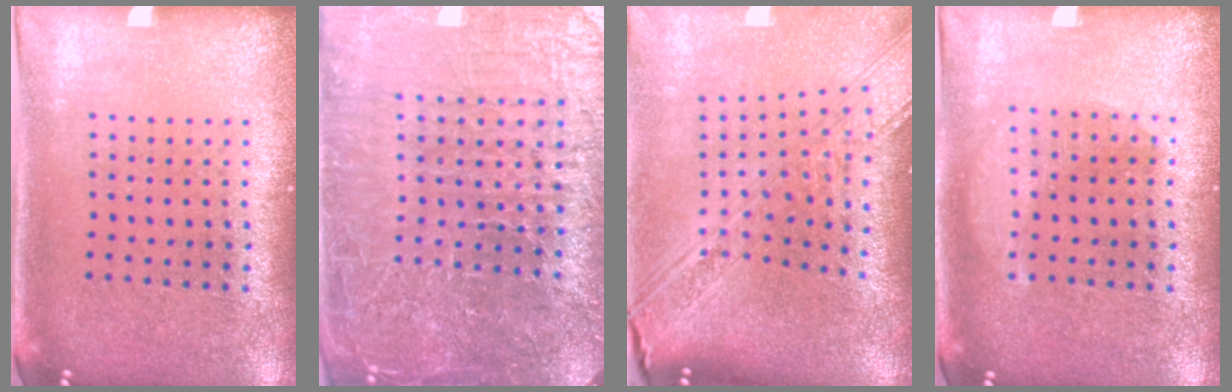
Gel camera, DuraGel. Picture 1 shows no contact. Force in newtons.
{"total": 6.2, "press": 5.6, "slide": 2.8}
{"total": 3.5, "press": 2.6, "slide": 2.4}
{"total": 1.9, "press": 1.9, "slide": 0.3}